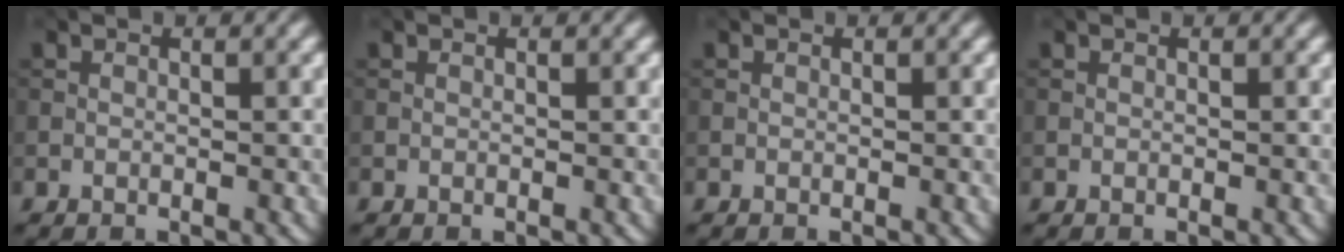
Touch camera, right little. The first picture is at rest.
{"total": 0.0}
{"total": 0.0}
{"total": 0.0}